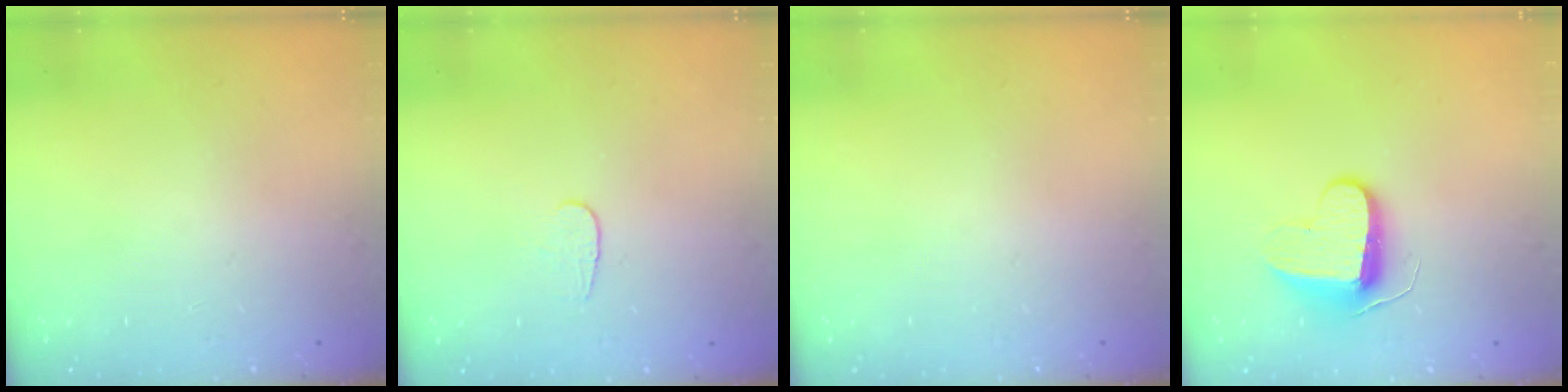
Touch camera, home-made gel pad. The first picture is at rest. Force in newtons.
{"total": 3.8, "press": 3.8, "slide": 0.4}
{"total": 0.0}
{"total": 9.0, "press": 9.0, "slide": 0.4}